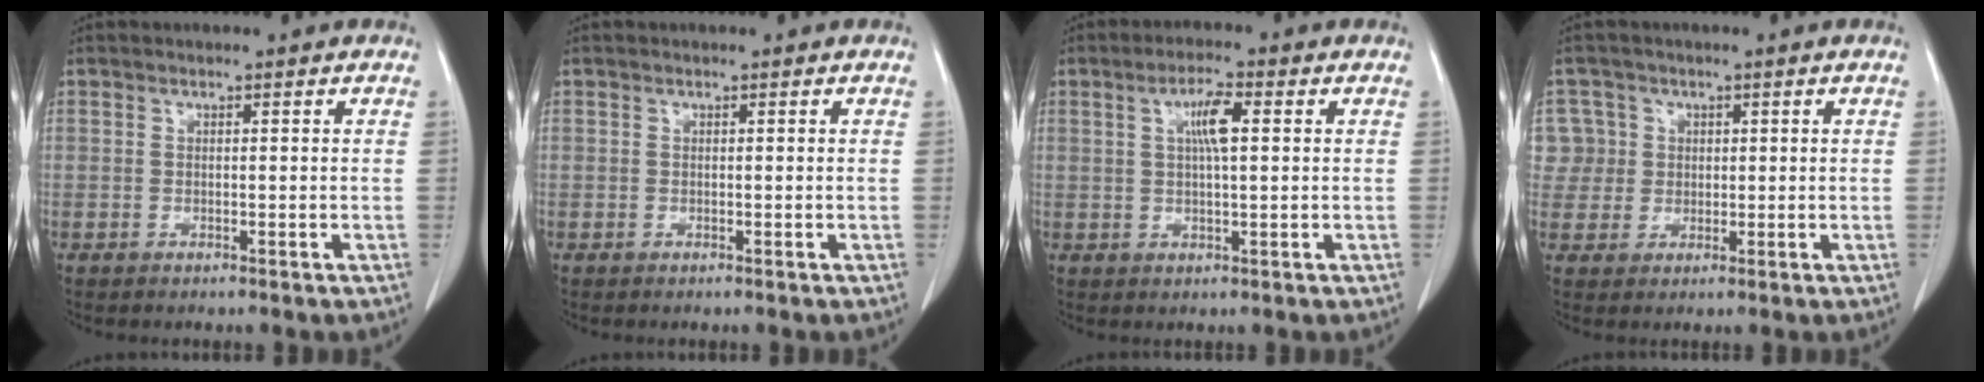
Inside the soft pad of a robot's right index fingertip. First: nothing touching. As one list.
[{"total": 0.0}, {"total": 4.7, "force": [1.3, 0.8, 4.5], "torque": [-0.082, 0.005, 0.024]}, {"total": 5.6, "force": [1.5, 5.4, -0.2], "torque": [0.017, 0.018, 0.034]}]